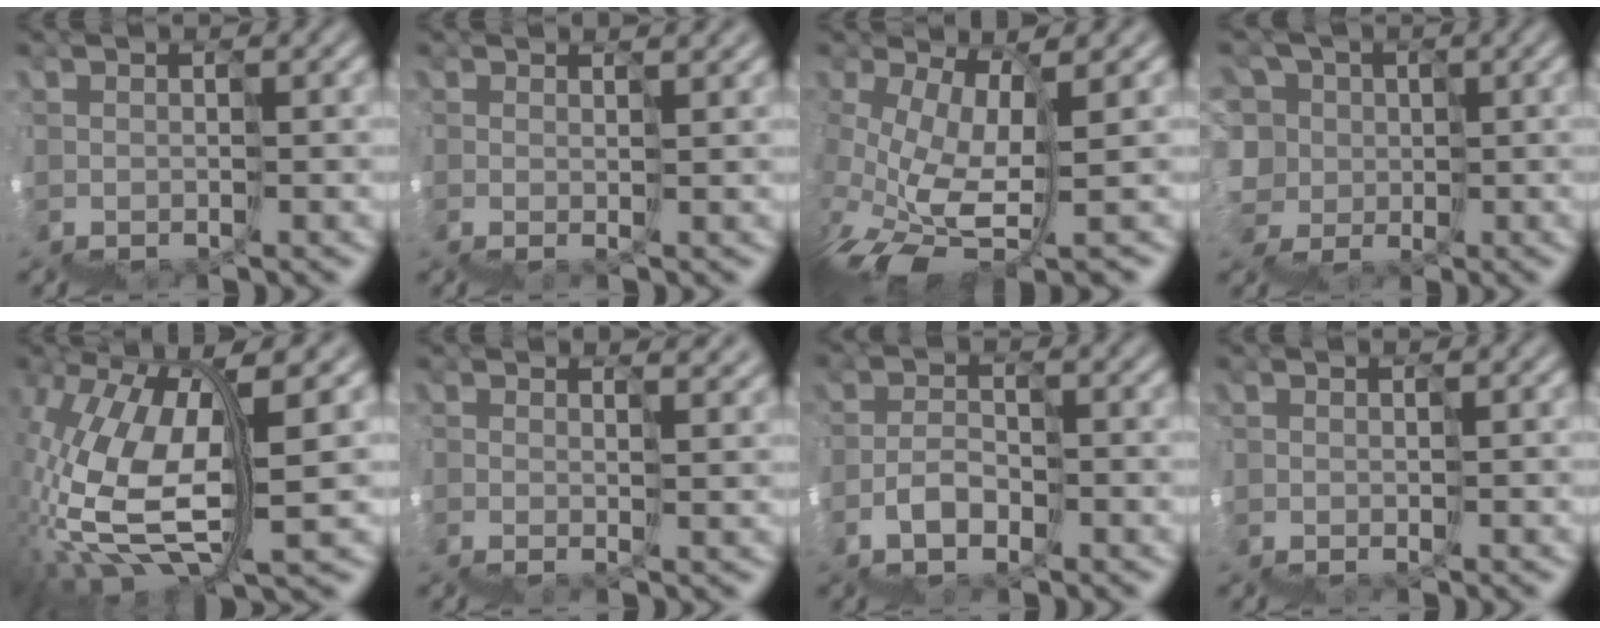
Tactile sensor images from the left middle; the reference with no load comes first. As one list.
[{"total": 4.3, "force": [1.2, 2.2, 3.5], "torque": [-0.036, 0.030, 0.025]}, {"total": 2.7, "force": [-1.3, 0.0, 2.3], "torque": [-0.063, 0.003, -0.022]}, {"total": 4.1, "force": [0.2, 3.7, -1.7], "torque": [0.010, 0.036, -0.033]}, {"total": 7.0, "force": [1.3, 2.5, 6.4], "torque": [-0.158, 0.010, 0.024]}, {"total": 6.8, "force": [1.9, 3.6, 5.4], "torque": [-0.066, 0.033, 0.042]}, {"total": 2.1, "force": [-1.9, 0.4, -1.0], "torque": [0.001, 0.011, -0.042]}, {"total": 0.9, "force": [0.0, 0.5, 0.8], "torque": [-0.008, -0.002, 0.001]}]